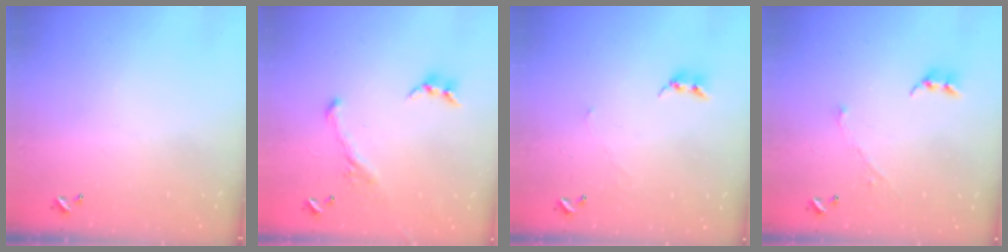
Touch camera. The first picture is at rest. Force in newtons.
{"total": 1.4, "press": 0.6, "slide": 1.2}
{"total": 2.4, "press": 2.3, "slide": 0.4}
{"total": 2.9, "press": 2.9, "slide": 0.4}